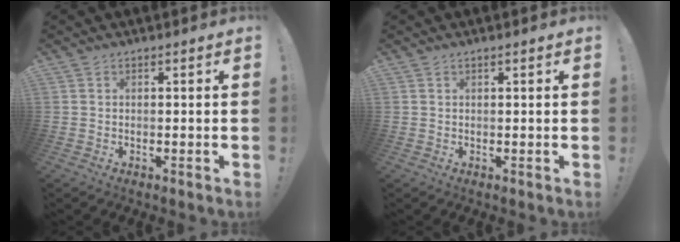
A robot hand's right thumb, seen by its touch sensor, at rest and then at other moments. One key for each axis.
{"total": 0.5, "fx": 0.4, "fy": -0.1, "fz": 0.4, "tx": -0.007, "ty": 0.000, "tz": 0.006}